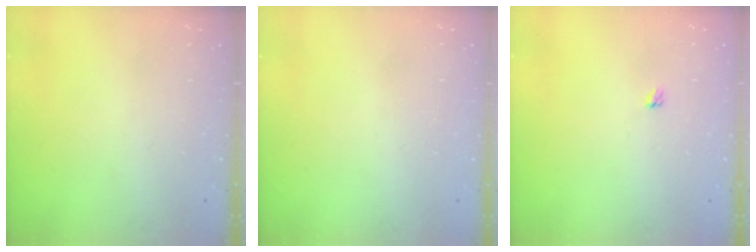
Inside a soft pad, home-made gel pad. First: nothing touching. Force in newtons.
{"total": 0.7, "press": 0.7, "slide": 0.3}
{"total": 2.4, "press": 2.4, "slide": 0.4}